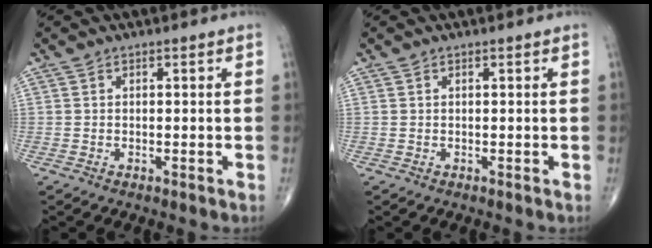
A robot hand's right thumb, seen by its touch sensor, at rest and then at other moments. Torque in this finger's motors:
{"motor_torque": [-0.01, 0.01, 0.29, 0.14, 0.01]}